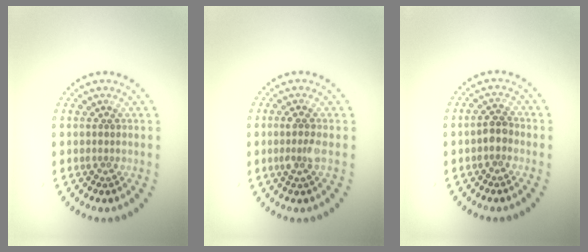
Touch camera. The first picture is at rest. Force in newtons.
{"total": 1.5, "press": 1.3, "slide": 0.8}
{"total": 1.4, "press": 1.4, "slide": 0.4}